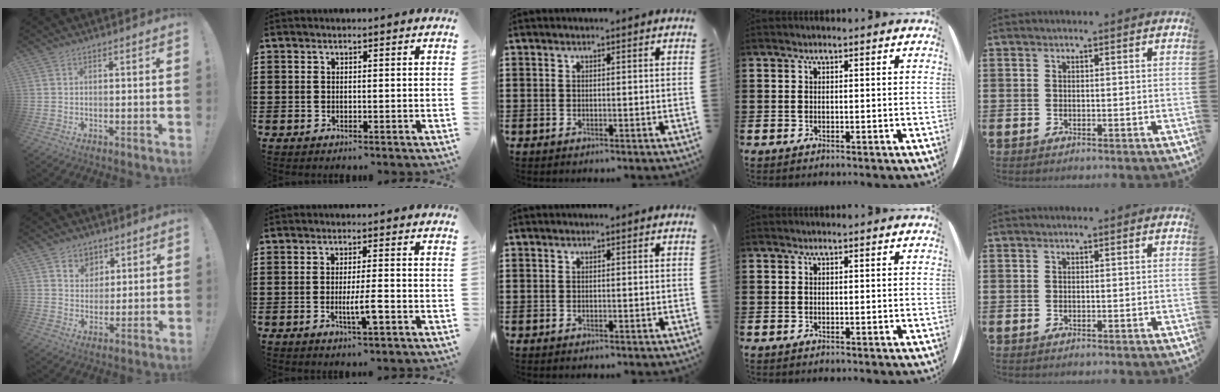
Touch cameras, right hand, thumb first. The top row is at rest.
{"thumb": {"total": 6.6, "force": [3.4, 5.6, 0.7], "torque": [-0.010, -0.030, 0.067]}, "index": {"total": 4.4, "force": [-1.5, 0.2, 4.1], "torque": [-0.069, -0.009, -0.025]}}